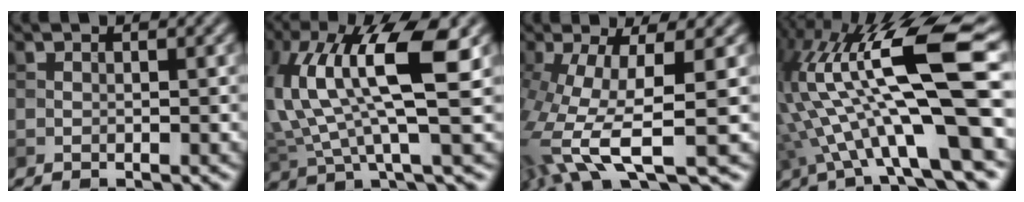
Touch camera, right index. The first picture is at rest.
{"total": 10.9, "force": [3.4, 3.4, 9.8], "torque": [-0.195, 0.005, 0.065]}
{"total": 10.0, "force": [-2.6, 3.3, 9.1], "torque": [-0.206, -0.019, -0.043]}
{"total": 15.0, "force": [1.7, 3.7, 14.4], "torque": [-0.266, 0.014, 0.040]}